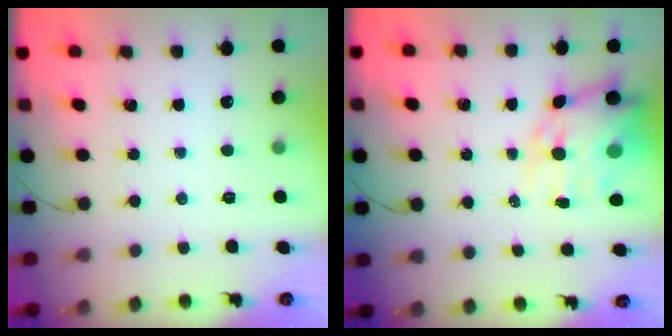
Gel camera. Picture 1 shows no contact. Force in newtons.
{"total": 14.2, "press": 13.7, "slide": 3.8}